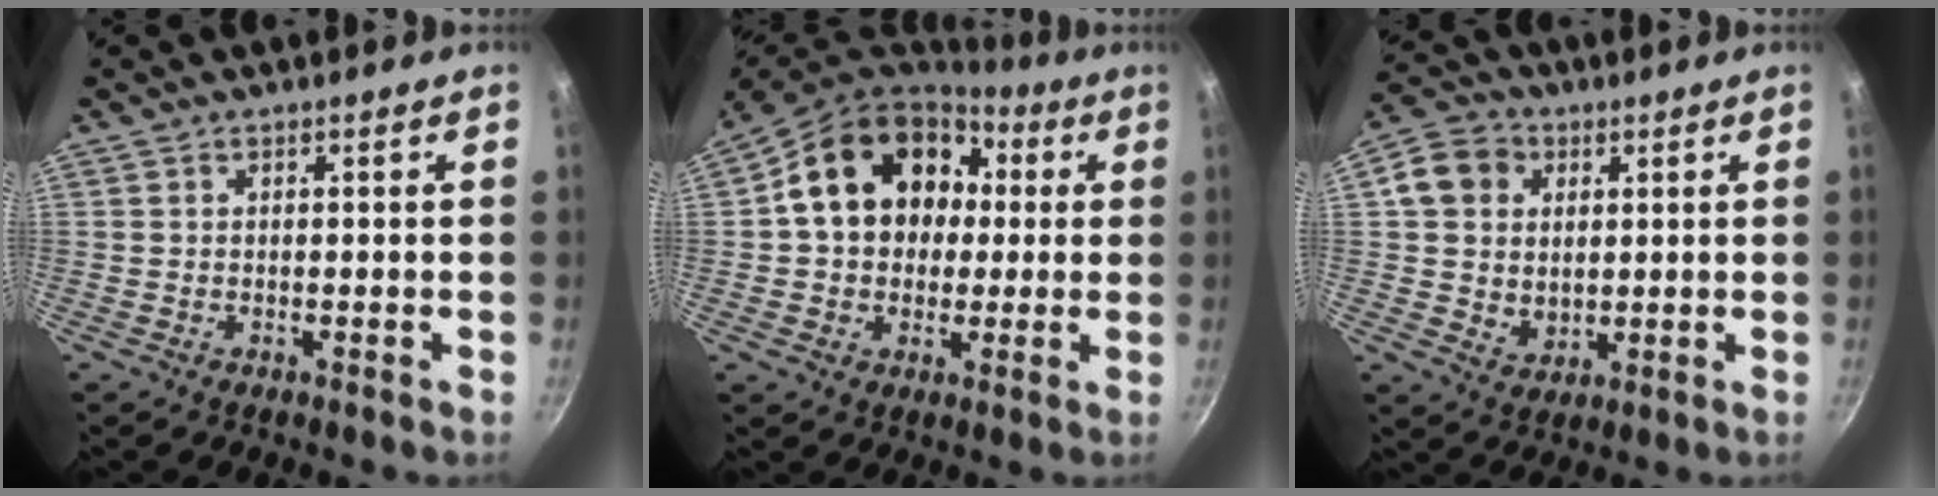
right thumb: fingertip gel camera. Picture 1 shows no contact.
{"total": 18.3, "force": [3.2, 14.6, 10.7], "torque": [-0.155, 0.036, 0.047]}
{"total": 10.4, "force": [2.8, 8.8, 4.7], "torque": [-0.052, -0.009, 0.045]}